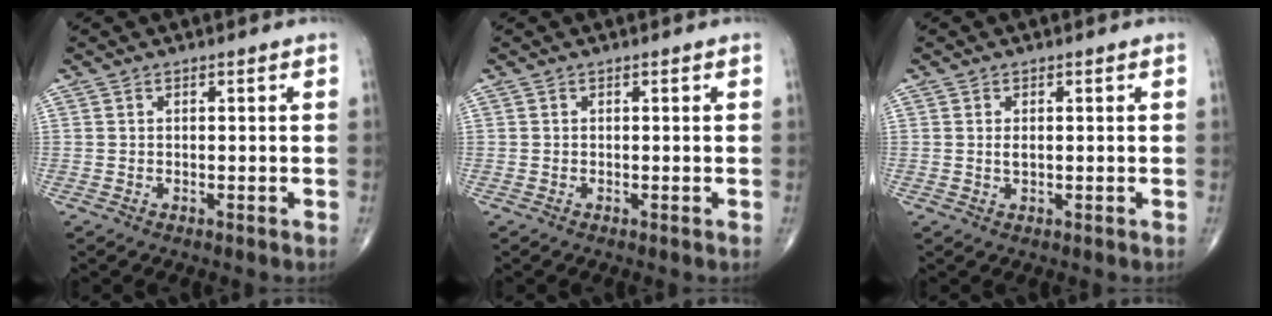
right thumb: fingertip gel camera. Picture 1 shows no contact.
{"total": 0.0}
{"total": 1.4, "force": [0.2, 0.7, 1.1], "torque": [-0.019, 0.000, 0.004]}